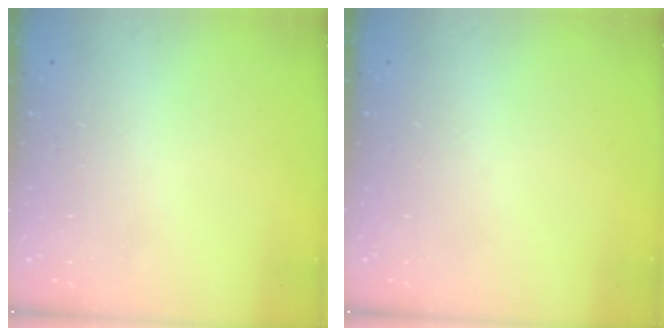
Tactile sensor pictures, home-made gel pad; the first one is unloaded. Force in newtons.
{"total": 0.0}